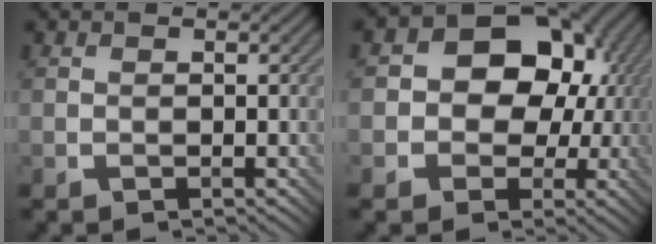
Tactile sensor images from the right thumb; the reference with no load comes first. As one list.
[{"total": 12.3, "force": [0.9, 10.2, 6.9], "torque": [-0.095, 0.026, -0.015]}]